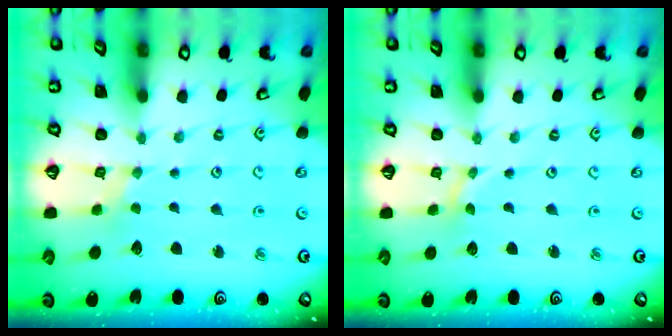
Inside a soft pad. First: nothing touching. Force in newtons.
{"total": 0.0}